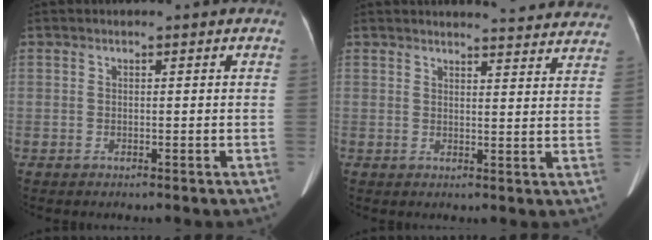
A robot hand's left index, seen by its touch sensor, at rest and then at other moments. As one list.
[{"total": 14.3, "force": [13.8, 1.6, 3.3], "torque": [-0.018, -0.041, 0.136]}]